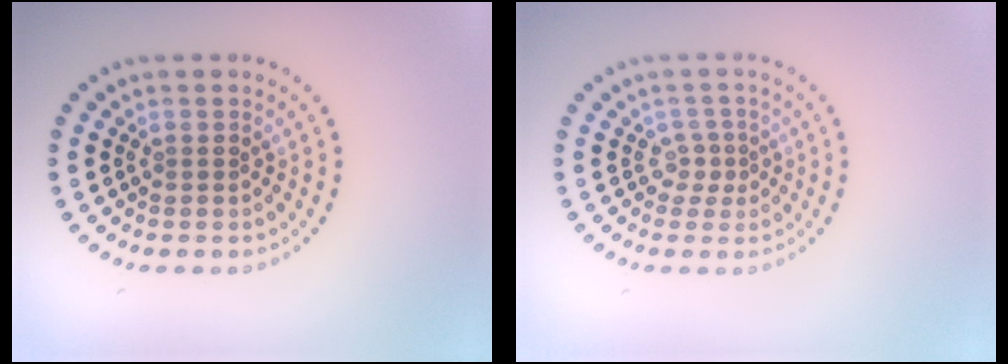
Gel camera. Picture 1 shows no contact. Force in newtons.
{"total": 1.6, "press": 1.1, "slide": 1.3}